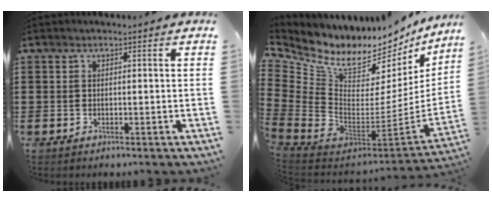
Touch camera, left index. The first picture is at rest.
{"total": 9.2, "force": [7.8, 4.0, 2.9], "torque": [-0.102, -0.084, 0.136]}